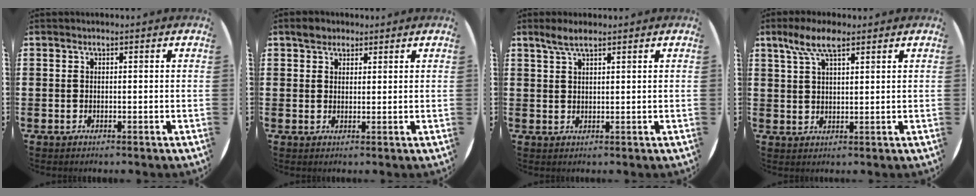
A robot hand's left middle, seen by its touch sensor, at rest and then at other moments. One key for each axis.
{"total": 2.0, "fx": 1.7, "fy": 1.1, "fz": 0.1, "tx": 0.012, "ty": 0.000, "tz": 0.030}
{"total": 2.7, "fx": 2.1, "fy": 0.5, "fz": 1.6, "tx": -0.034, "ty": 0.005, "tz": 0.037}
{"total": 5.8, "fx": 3.8, "fy": 1.9, "fz": 3.9, "tx": -0.085, "ty": 0.006, "tz": 0.068}